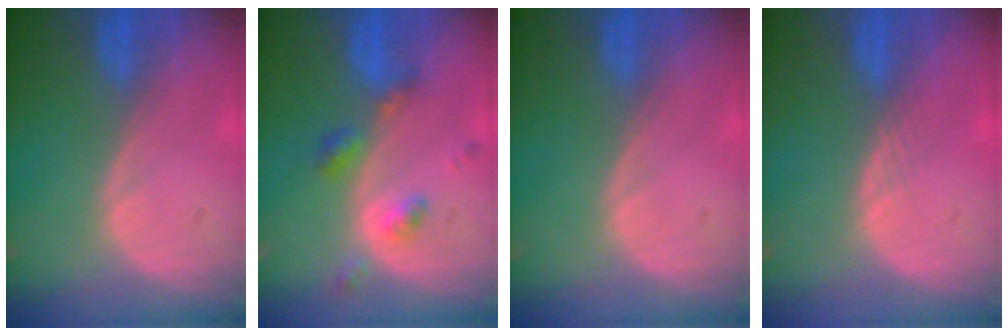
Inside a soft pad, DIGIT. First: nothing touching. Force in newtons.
{"total": 5.1, "press": 4.4, "slide": 2.5}
{"total": 0.0}
{"total": 1.0, "press": 0.8, "slide": 0.5}